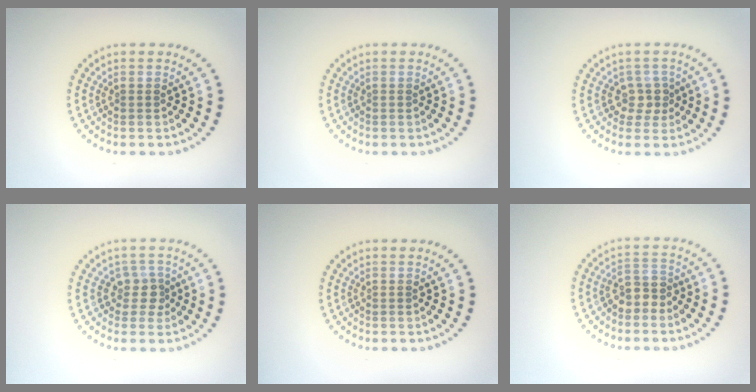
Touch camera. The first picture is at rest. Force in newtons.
{"total": 0.0}
{"total": 2.0, "press": 1.5, "slide": 1.3}
{"total": 2.0, "press": 1.5, "slide": 1.4}
{"total": 0.0}
{"total": 1.9, "press": 1.6, "slide": 1.0}